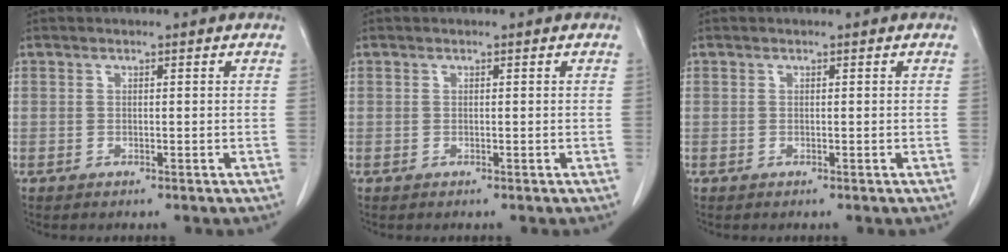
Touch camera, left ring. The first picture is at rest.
{"total": 0.0}
{"total": 0.0}